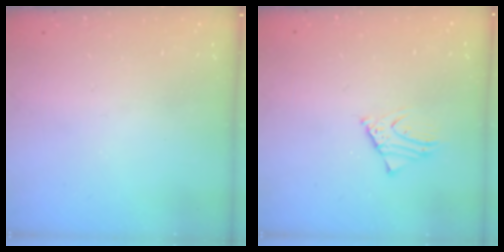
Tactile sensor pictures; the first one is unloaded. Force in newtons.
{"total": 2.1, "press": 2.1, "slide": 0.1}